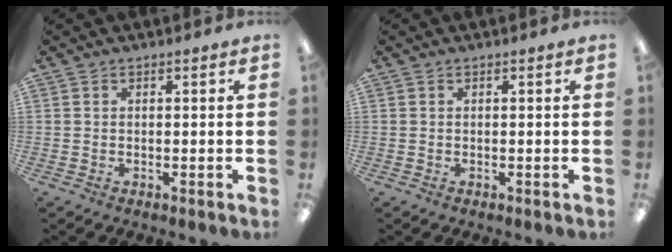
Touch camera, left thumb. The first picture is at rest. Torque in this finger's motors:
{"motor_torque": [0.00, 0.00, 0.00, 0.00, 0.00]}